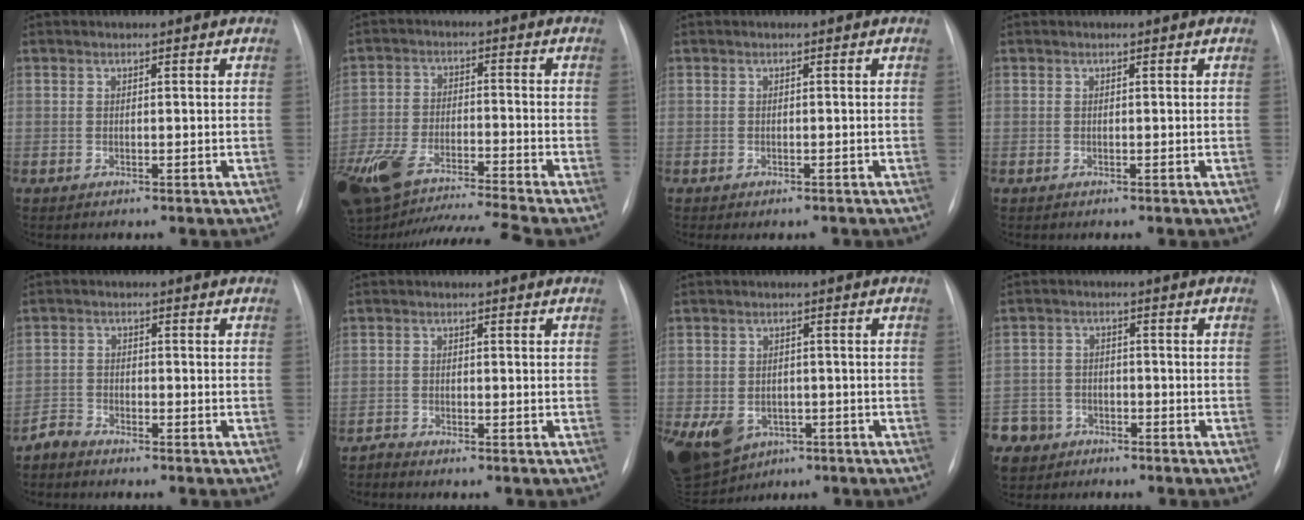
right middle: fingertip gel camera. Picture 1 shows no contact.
{"total": 18.5, "force": [-15.2, 1.2, 10.5], "torque": [-0.234, -0.012, -0.260]}
{"total": 1.5, "force": [-1.2, 0.5, 0.6], "torque": [-0.011, -0.004, -0.011]}
{"total": 0.0}
{"total": 2.1, "force": [-2.1, 0.2, -0.2], "torque": [0.004, -0.007, -0.042]}
{"total": 1.2, "force": [-1.1, -0.3, -0.4], "torque": [0.007, -0.009, -0.022]}
{"total": 14.8, "force": [-6.4, 11.4, 7.0], "torque": [-0.189, -0.002, -0.085]}
{"total": 7.6, "force": [-5.5, 5.2, 0.5], "torque": [-0.026, -0.002, -0.099]}